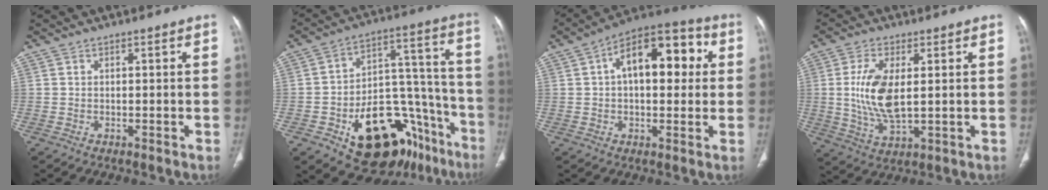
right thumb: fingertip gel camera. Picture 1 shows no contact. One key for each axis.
{"total": 25.8, "fx": -13.1, "fy": 14.6, "fz": 16.9, "tx": -0.180, "ty": 0.105, "tz": -0.183}
{"total": 16.5, "fx": 3.4, "fy": 8.7, "fz": 13.6, "tx": -0.169, "ty": 0.035, "tz": 0.043}
{"total": 10.6, "fx": 1.1, "fy": 4.7, "fz": 9.4, "tx": -0.197, "ty": -0.015, "tz": 0.028}